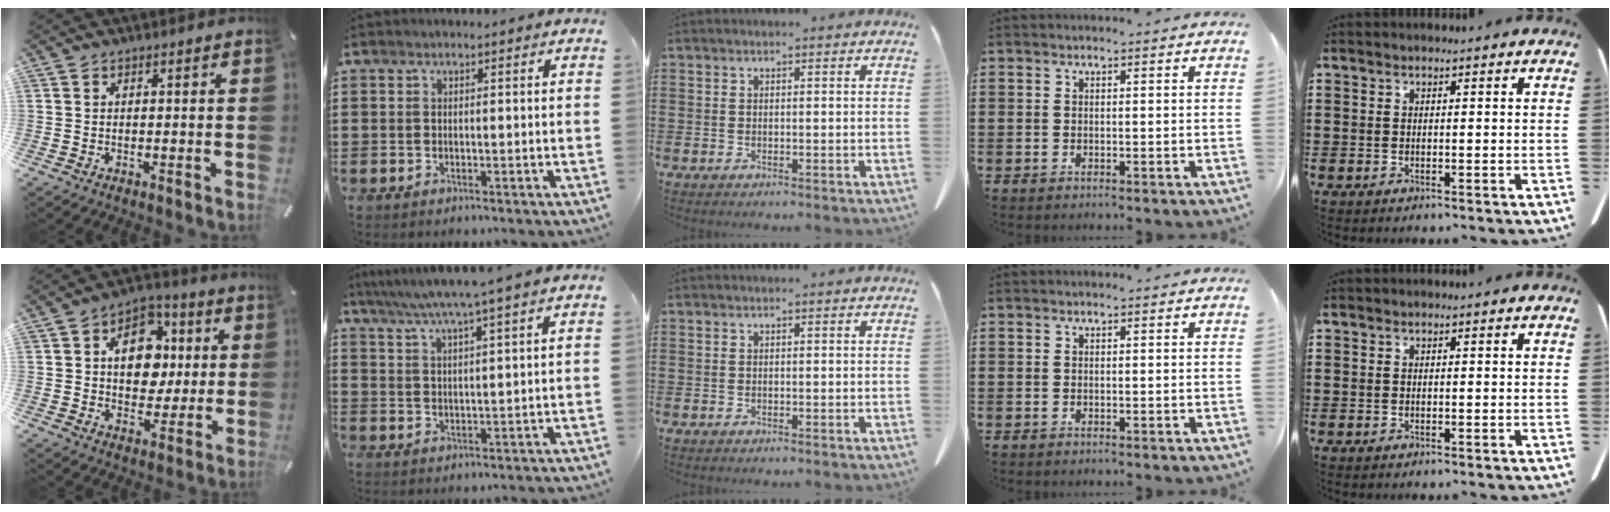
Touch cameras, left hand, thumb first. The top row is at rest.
{"thumb": {"total": 12.6, "force": [1.7, 9.9, 7.7], "torque": [-0.105, 0.009, 0.034]}, "index": {"total": 5.5, "force": [4.5, -1.0, 3.1], "torque": [-0.074, -0.020, 0.074]}}